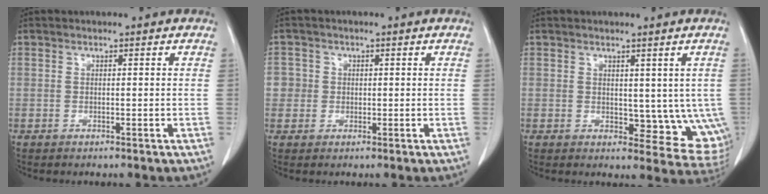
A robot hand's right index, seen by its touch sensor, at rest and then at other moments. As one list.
[{"total": 2.6, "force": [0.2, 2.6, 0.0], "torque": [0.016, 0.008, 0.000]}, {"total": 8.6, "force": [0.6, 4.7, 7.2], "torque": [-0.062, -0.014, 0.015]}]